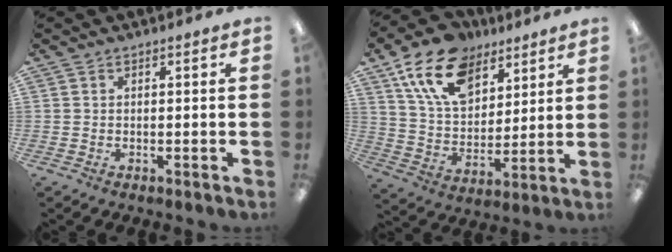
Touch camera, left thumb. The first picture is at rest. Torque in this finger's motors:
{"motor_torque": [1.63, 1.63, 1.36, -1.41, 0.23]}